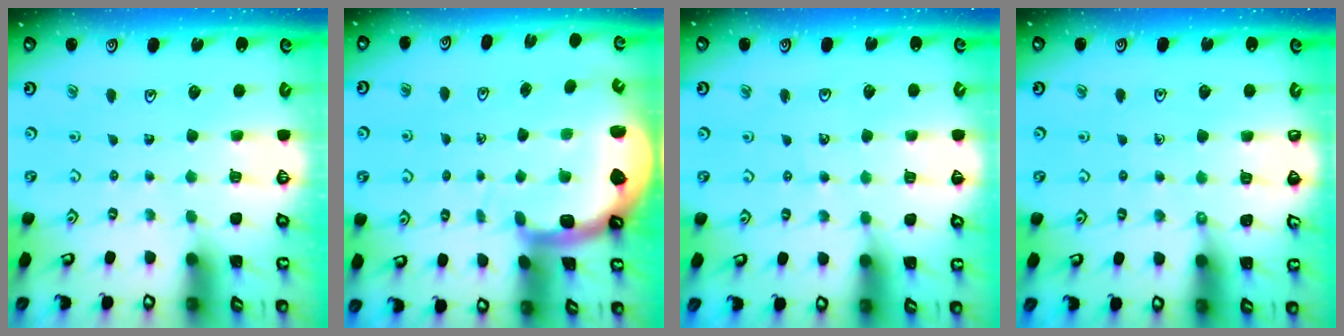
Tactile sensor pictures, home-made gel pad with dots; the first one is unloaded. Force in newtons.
{"total": 4.6, "press": 4.3, "slide": 1.8}
{"total": 3.5, "press": 3.2, "slide": 1.4}
{"total": 5.7, "press": 5.7, "slide": 0.7}